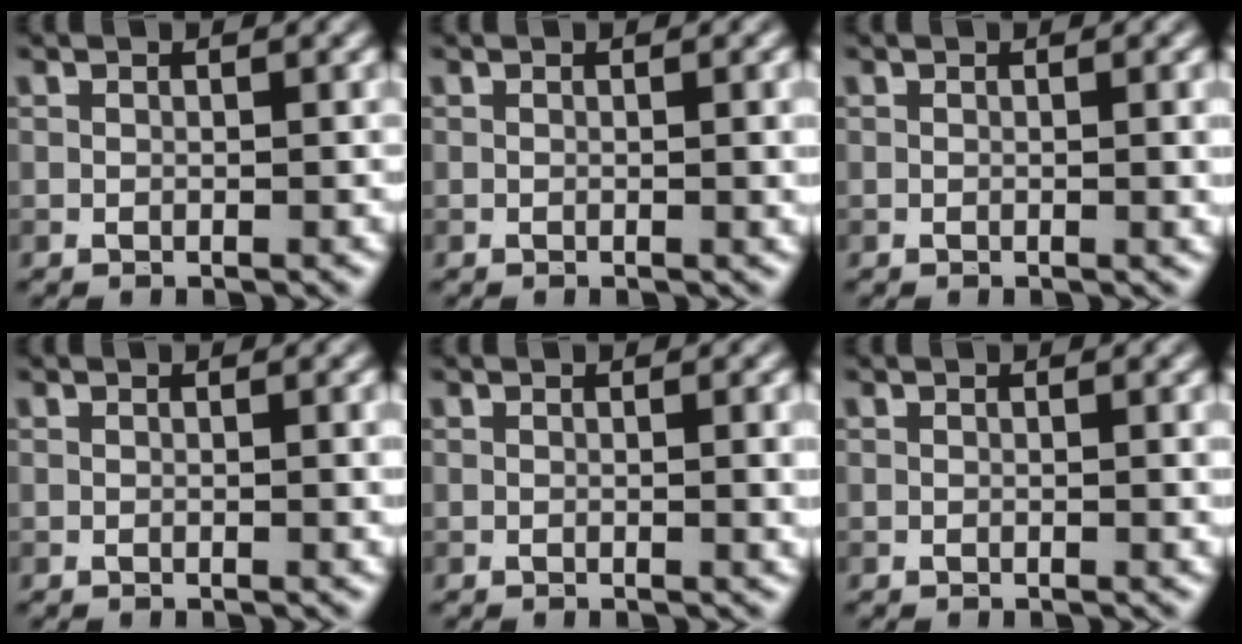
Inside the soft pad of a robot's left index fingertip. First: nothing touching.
{"total": 1.5, "force": [0.0, 0.3, 1.4], "torque": [-0.018, -0.001, 0.000]}
{"total": 1.5, "force": [0.0, 0.3, 1.4], "torque": [-0.018, -0.002, -0.001]}
{"total": 1.1, "force": [0.1, 0.2, 1.1], "torque": [-0.015, 0.000, 0.001]}
{"total": 1.8, "force": [0.1, 0.4, 1.7], "torque": [-0.021, -0.002, -0.001]}
{"total": 0.8, "force": [0.0, 0.1, 0.8], "torque": [-0.010, -0.001, 0.000]}